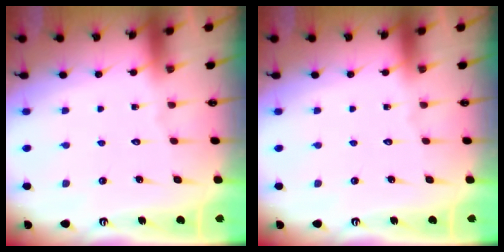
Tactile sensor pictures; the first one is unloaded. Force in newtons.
{"total": 0.0}